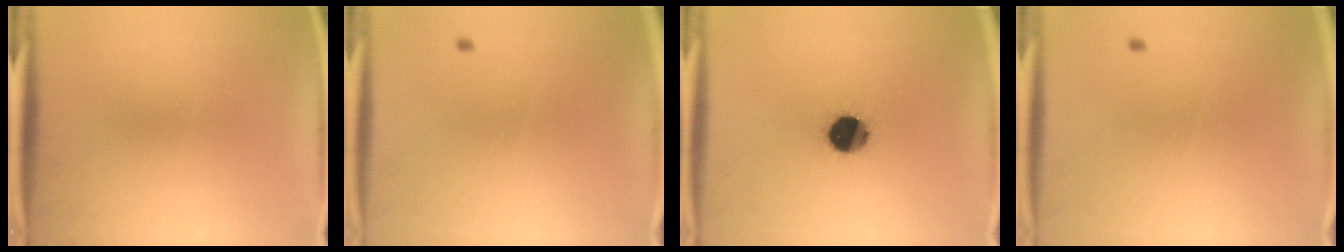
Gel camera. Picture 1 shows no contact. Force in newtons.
{"total": 0.6}
{"total": 10.4}
{"total": 0.6}